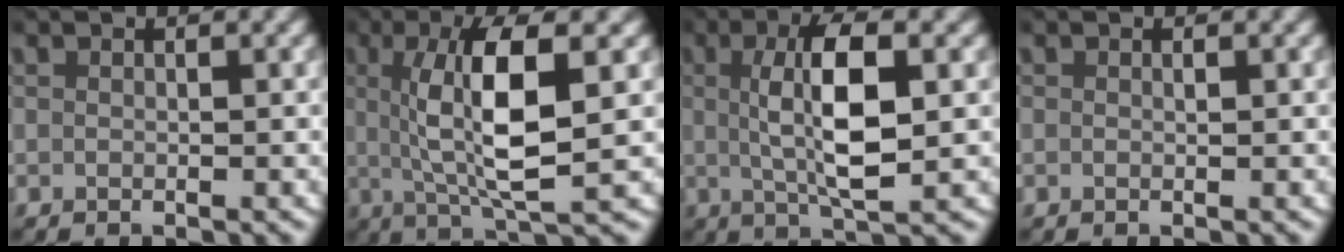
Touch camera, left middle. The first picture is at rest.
{"total": 7.3, "force": [1.1, 1.6, 7.0], "torque": [-0.120, 0.001, 0.021]}
{"total": 6.2, "force": [0.7, 1.6, 5.9], "torque": [-0.101, -0.004, 0.016]}
{"total": 0.0}